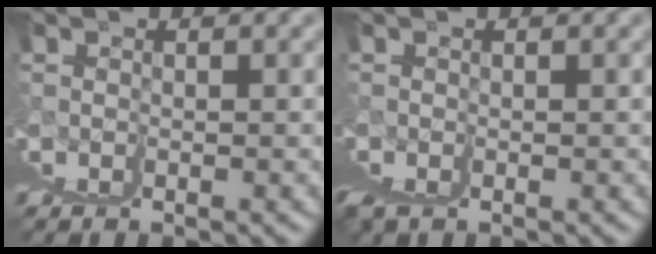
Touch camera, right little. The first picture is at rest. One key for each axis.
{"total": 1.6, "fx": -0.3, "fy": 0.9, "fz": 1.3, "tx": -0.020, "ty": -0.004, "tz": -0.002}